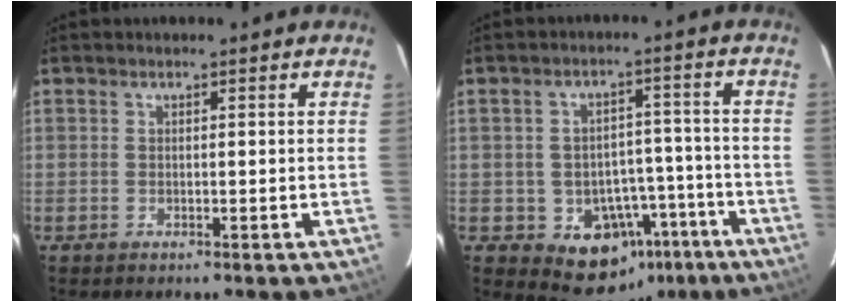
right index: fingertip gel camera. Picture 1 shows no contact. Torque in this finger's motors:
{"motor_torque": [1.12, -1.02, 0.28, 0.01]}